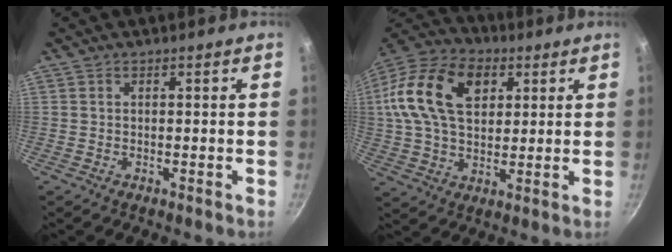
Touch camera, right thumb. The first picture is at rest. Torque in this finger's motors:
{"motor_torque": [-0.92, 1.82, 0.76, -0.45, 0.43]}